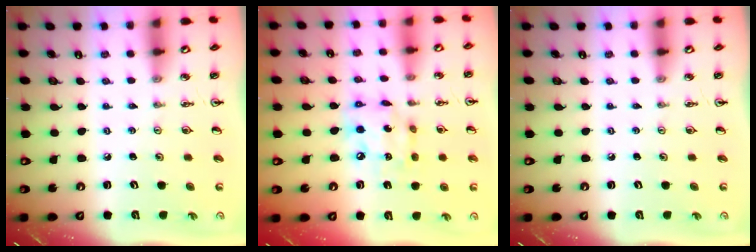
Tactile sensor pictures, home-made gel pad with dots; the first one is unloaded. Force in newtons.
{"total": 11.9, "press": 11.9, "slide": 1.3}
{"total": 0.0}